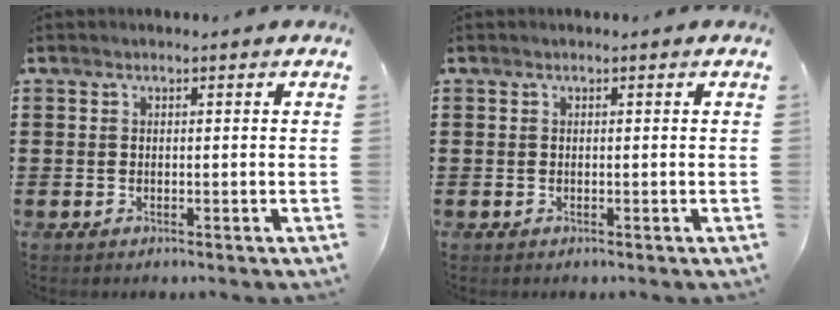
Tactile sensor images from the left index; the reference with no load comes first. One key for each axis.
{"total": 0.0}